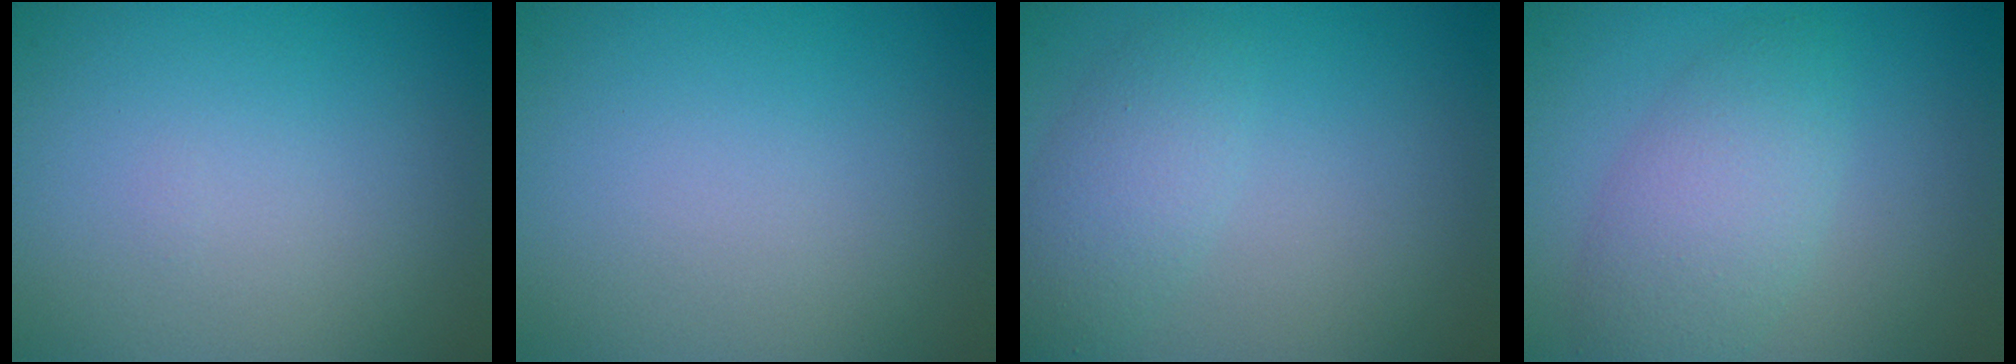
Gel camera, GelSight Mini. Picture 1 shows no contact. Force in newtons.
{"total": 0.0}
{"total": 2.6, "press": 2.6, "slide": 0.2}
{"total": 4.0, "press": 4.0, "slide": 0.2}